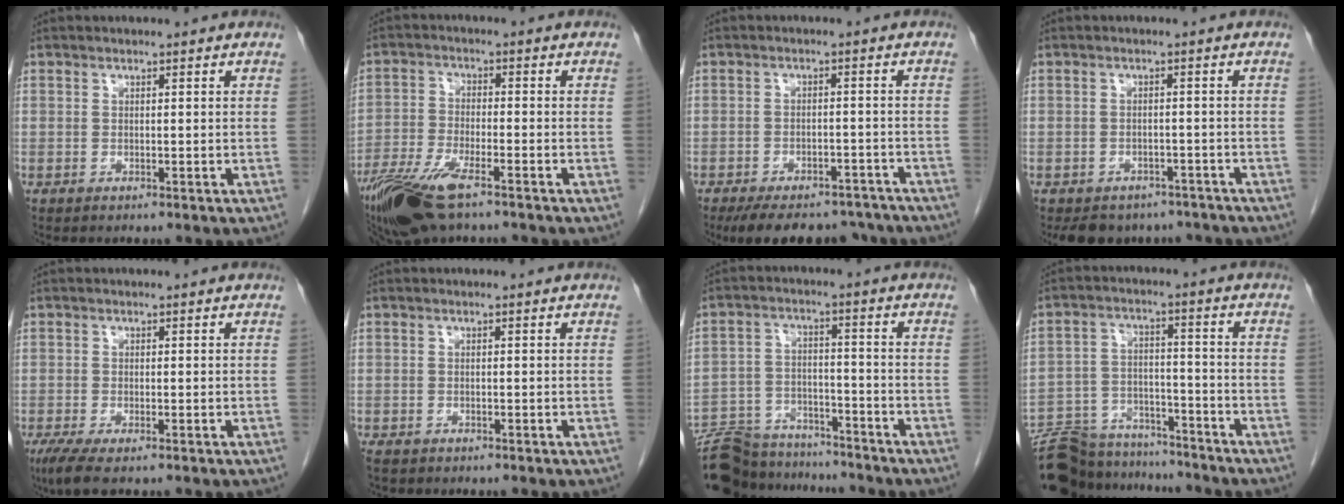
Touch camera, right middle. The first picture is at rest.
{"total": 11.6, "force": [-7.9, 3.1, 7.9], "torque": [-0.154, -0.022, -0.147]}
{"total": 13.7, "force": [-11.5, 5.6, 5.0], "torque": [-0.089, 0.003, -0.148]}
{"total": 8.7, "force": [-7.3, 4.6, 1.5], "torque": [-0.014, 0.003, -0.084]}
{"total": 3.8, "force": [-2.4, 0.7, 2.8], "torque": [-0.058, -0.013, -0.043]}
{"total": 2.3, "force": [-1.9, 0.9, 1.0], "torque": [-0.017, -0.006, -0.025]}
{"total": 16.1, "force": [-14.8, 4.8, 4.5], "torque": [-0.089, 0.008, -0.225]}
{"total": 17.8, "force": [-16.3, 5.2, 4.7], "torque": [-0.100, 0.010, -0.247]}